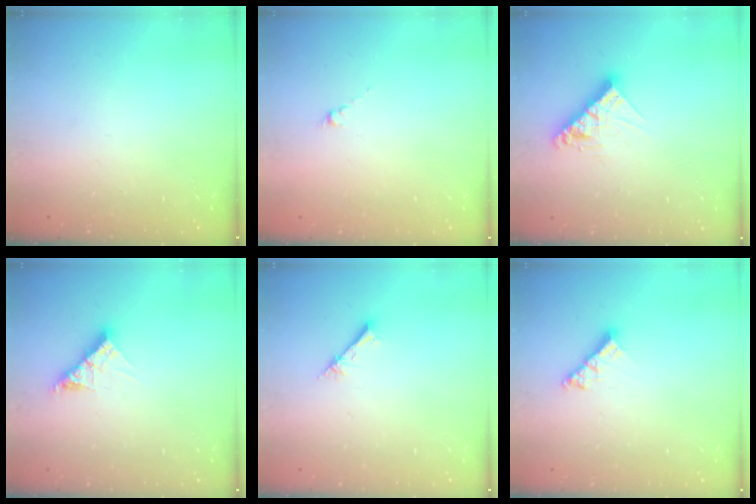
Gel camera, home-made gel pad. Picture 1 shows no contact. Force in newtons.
{"total": 0.0}
{"total": 9.7, "press": 9.7, "slide": 0.8}
{"total": 9.6, "press": 9.5, "slide": 0.9}
{"total": 2.4, "press": 2.4, "slide": 0.3}
{"total": 6.0, "press": 6.0, "slide": 0.7}